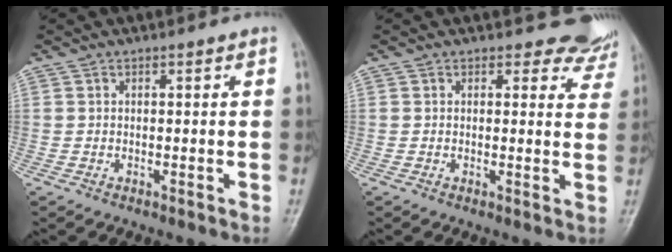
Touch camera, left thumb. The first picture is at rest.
{"total": 5.6, "force": [5.0, 2.4, -0.6], "torque": [0.052, -0.031, 0.030]}